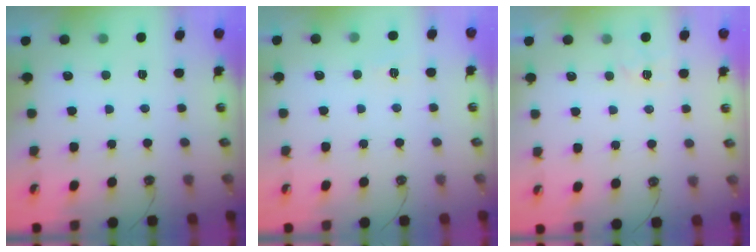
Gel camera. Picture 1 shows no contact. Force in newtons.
{"total": 6.0, "press": 6.0, "slide": 0.7}
{"total": 3.5, "press": 3.4, "slide": 0.5}